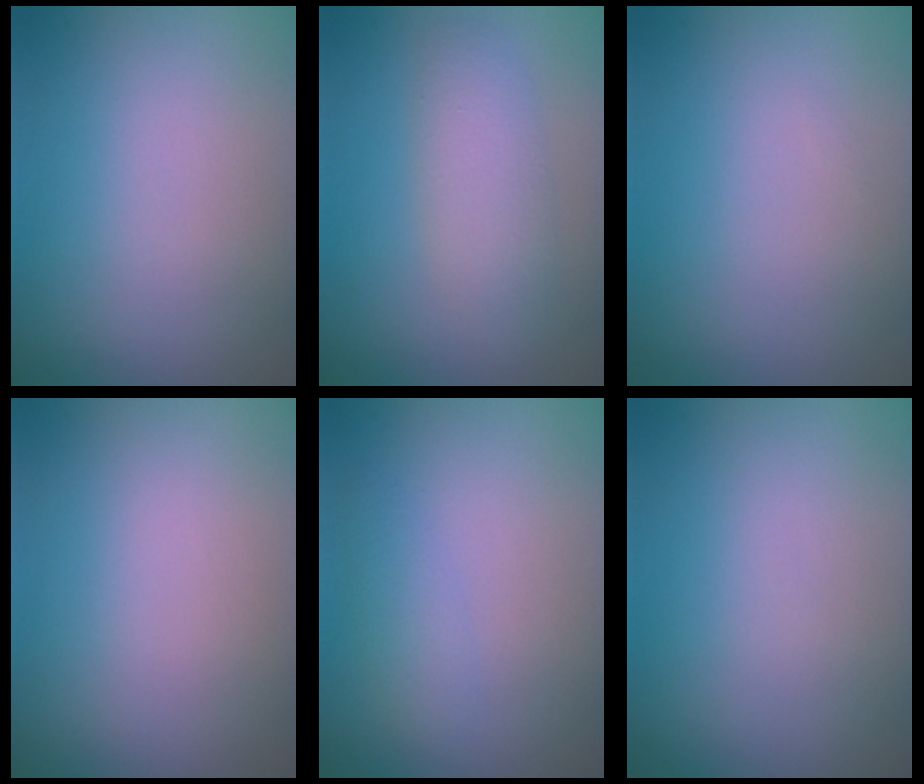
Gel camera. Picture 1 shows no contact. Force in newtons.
{"total": 2.0, "press": 1.9, "slide": 0.2}
{"total": 0.0}
{"total": 0.0}
{"total": 1.3, "press": 1.3, "slide": 0.1}
{"total": 0.0}